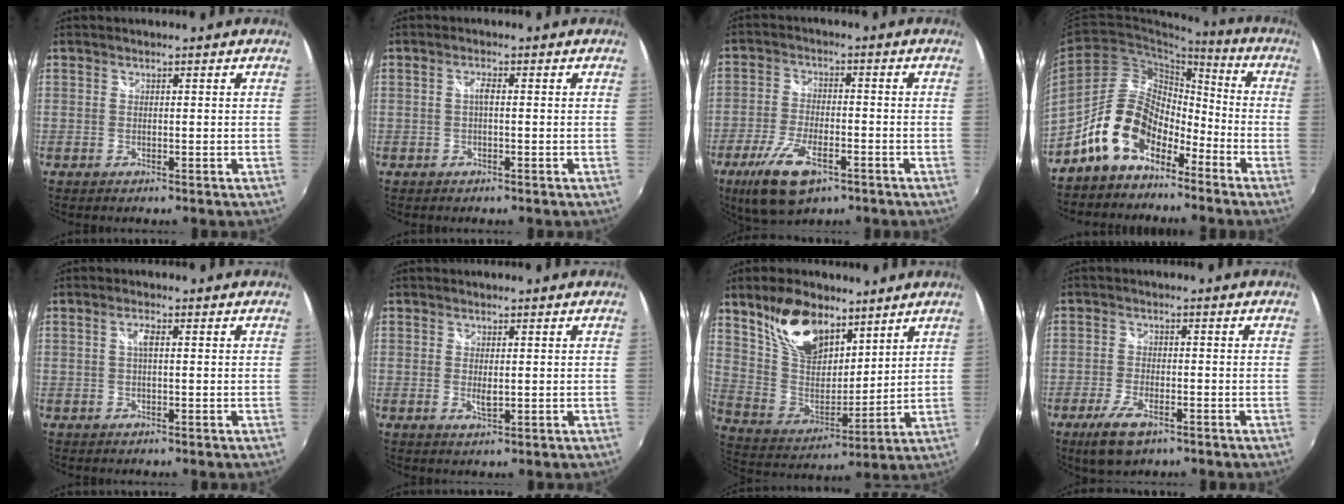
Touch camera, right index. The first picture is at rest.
{"total": 1.3, "force": [-0.2, 0.3, 1.3], "torque": [-0.024, 0.005, -0.006]}
{"total": 11.6, "force": [-6.6, 4.8, 8.3], "torque": [-0.186, -0.026, -0.122]}
{"total": 12.8, "force": [-8.6, 7.2, 6.3], "torque": [-0.117, 0.032, -0.150]}
{"total": 1.9, "force": [0.2, 0.5, 1.8], "torque": [-0.033, 0.005, 0.001]}
{"total": 2.0, "force": [-0.1, 0.9, 1.8], "torque": [-0.033, -0.006, 0.000]}
{"total": 16.4, "force": [10.5, 8.8, 9.0], "torque": [-0.185, 0.014, 0.208]}
{"total": 7.1, "force": [-4.4, 2.9, 4.8], "torque": [-0.118, -0.016, -0.079]}